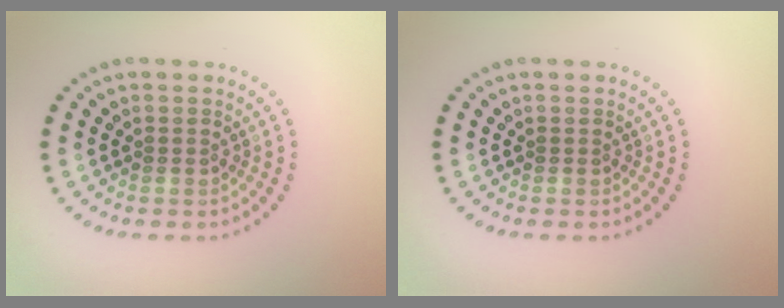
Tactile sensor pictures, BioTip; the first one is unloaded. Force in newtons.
{"total": 0.0}